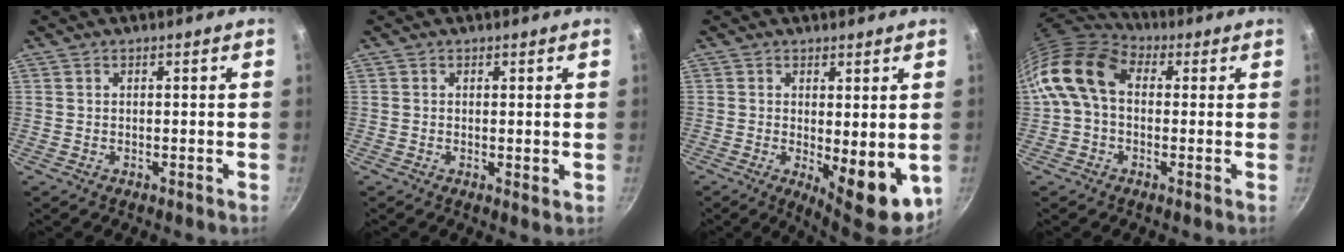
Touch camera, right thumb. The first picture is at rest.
{"total": 1.3, "force": [0.3, 0.5, 1.1], "torque": [-0.017, -0.007, 0.002]}
{"total": 9.7, "force": [-1.1, 3.8, 8.8], "torque": [-0.108, -0.010, -0.001]}
{"total": 13.3, "force": [1.6, 9.3, 9.4], "torque": [-0.161, 0.029, 0.009]}